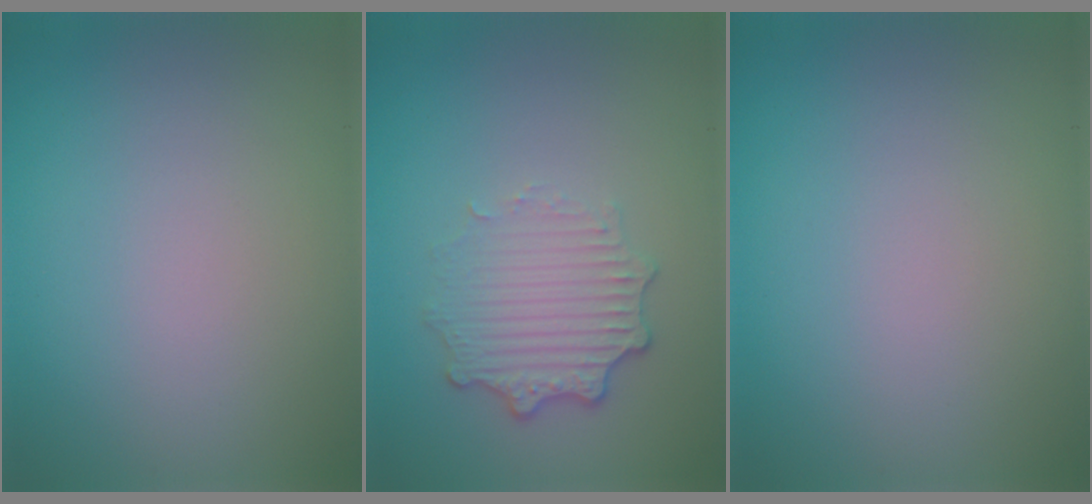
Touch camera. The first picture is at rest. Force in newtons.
{"total": 3.6, "press": 2.8, "slide": 2.2}
{"total": 0.0}